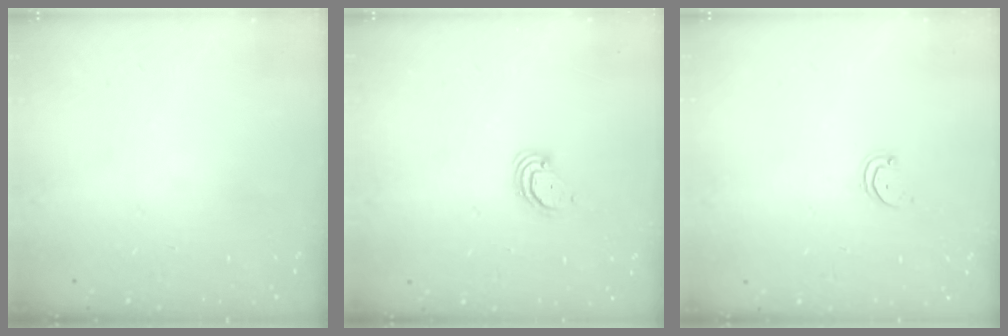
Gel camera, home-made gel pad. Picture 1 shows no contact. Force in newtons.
{"total": 3.0, "press": 3.0, "slide": 0.2}
{"total": 1.5, "press": 1.5, "slide": 0.1}